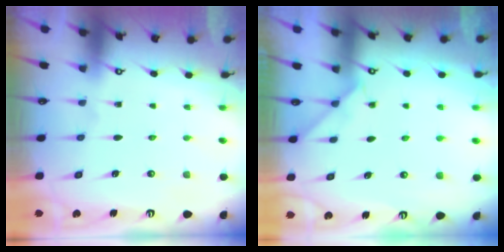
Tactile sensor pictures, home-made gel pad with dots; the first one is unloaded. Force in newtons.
{"total": 2.4, "press": 2.3, "slide": 0.4}